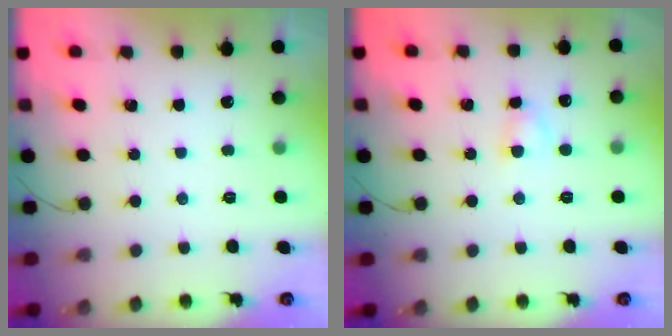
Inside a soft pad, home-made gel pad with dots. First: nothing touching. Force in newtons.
{"total": 3.0, "press": 2.7, "slide": 1.3}